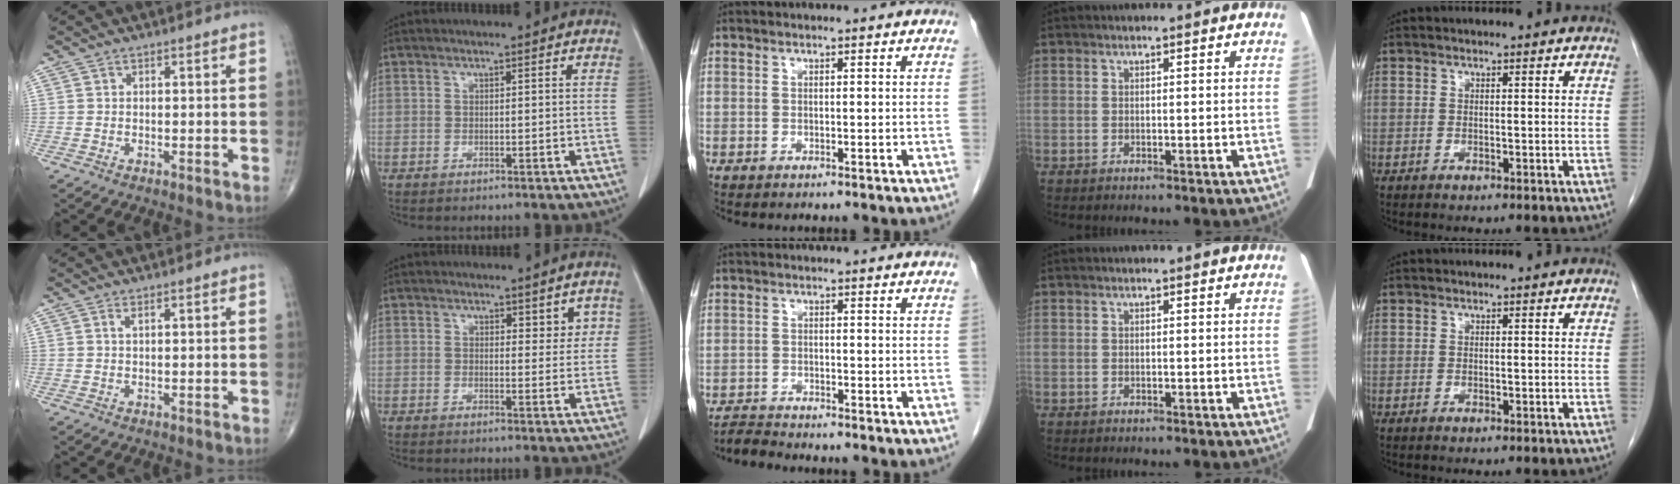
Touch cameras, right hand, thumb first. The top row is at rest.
{"thumb": {"total": 0.8, "force": [0.4, 0.2, 0.7], "torque": [-0.015, 0.003, 0.009]}, "index": {"total": 3.3, "force": [1.9, 1.6, 2.1], "torque": [-0.013, -0.003, 0.022]}, "middle": {"total": 2.2, "force": [-2.2, -0.4, -0.4], "torque": [0.007, -0.013, -0.040]}}